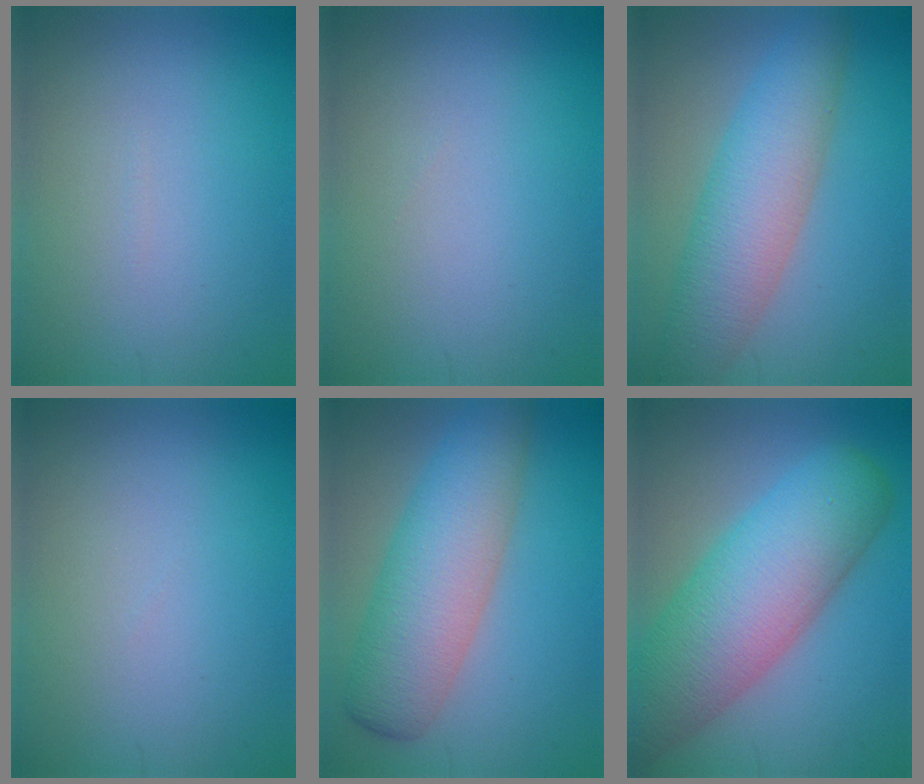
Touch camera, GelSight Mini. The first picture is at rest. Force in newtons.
{"total": 0.0}
{"total": 6.8, "press": 6.8, "slide": 0.2}
{"total": 0.0}
{"total": 7.6, "press": 7.6, "slide": 0.2}
{"total": 10.3, "press": 10.3, "slide": 0.5}